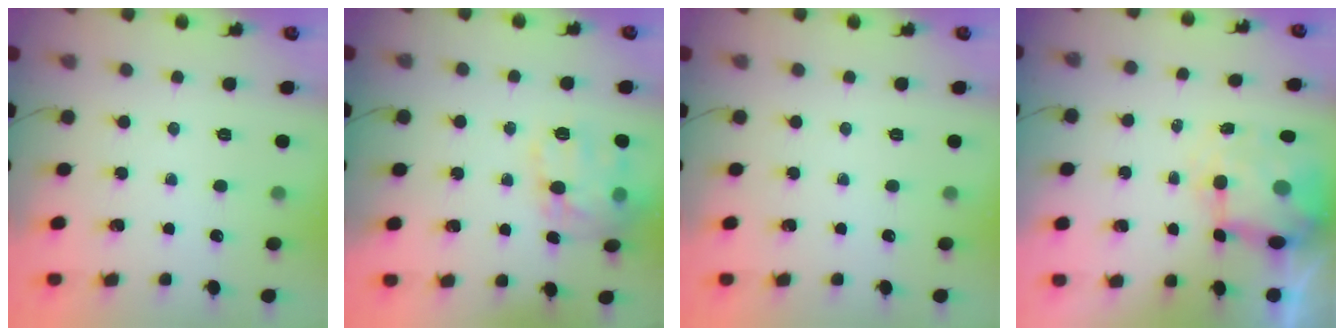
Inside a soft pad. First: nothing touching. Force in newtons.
{"total": 15.1, "press": 15.0, "slide": 1.2}
{"total": 0.0}
{"total": 7.6, "press": 7.4, "slide": 1.8}